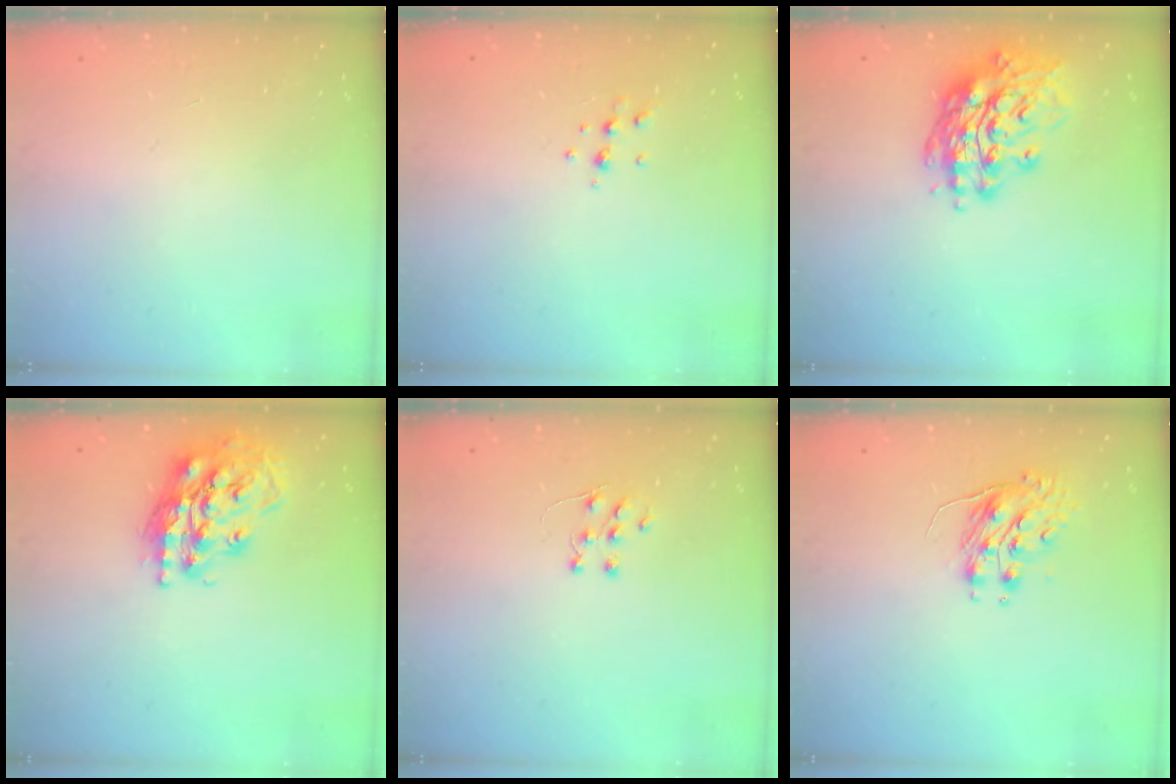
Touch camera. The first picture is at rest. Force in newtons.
{"total": 5.3, "press": 5.2, "slide": 1.4}
{"total": 15.6, "press": 15.3, "slide": 3.5}
{"total": 18.4, "press": 18.3, "slide": 1.7}
{"total": 5.7, "press": 5.6, "slide": 0.4}
{"total": 8.0, "press": 8.0, "slide": 0.2}